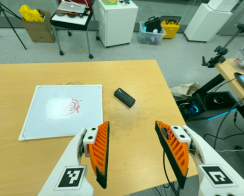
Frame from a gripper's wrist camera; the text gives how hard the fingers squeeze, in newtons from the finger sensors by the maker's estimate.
{"total": 0.0}